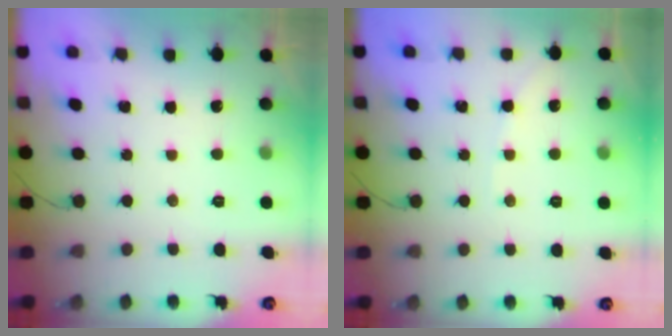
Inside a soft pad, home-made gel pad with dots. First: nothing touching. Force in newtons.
{"total": 2.5, "press": 2.4, "slide": 0.5}